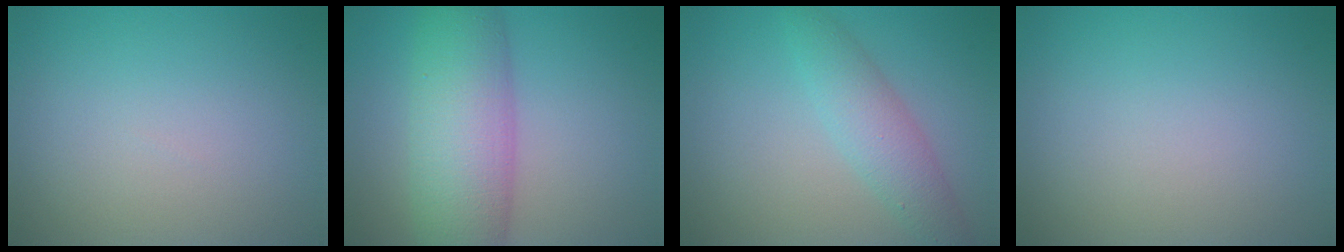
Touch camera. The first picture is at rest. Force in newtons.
{"total": 8.3, "press": 8.3, "slide": 0.1}
{"total": 3.4, "press": 3.4, "slide": 0.1}
{"total": 0.0}